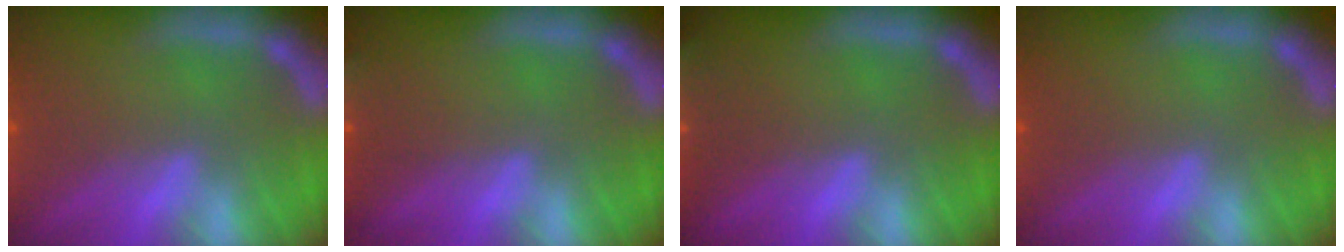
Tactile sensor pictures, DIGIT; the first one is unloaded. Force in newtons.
{"total": 2.4}
{"total": 9.5}
{"total": 0.0}